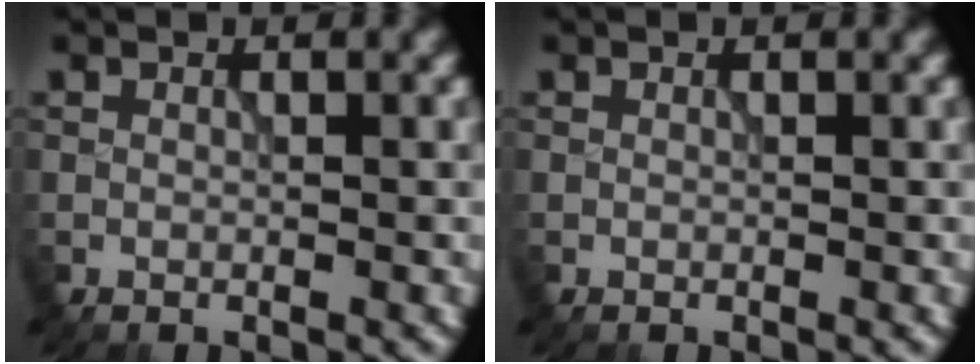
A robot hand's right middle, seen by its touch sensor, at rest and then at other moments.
{"total": 0.0}